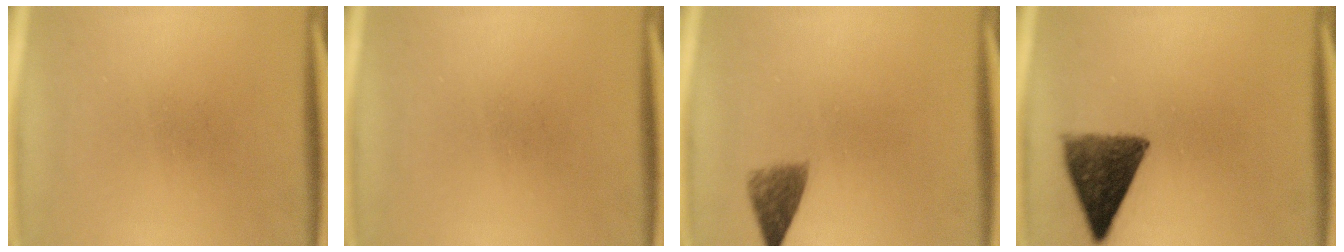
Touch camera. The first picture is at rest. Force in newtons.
{"total": 0.0}
{"total": 3.4}
{"total": 9.3}